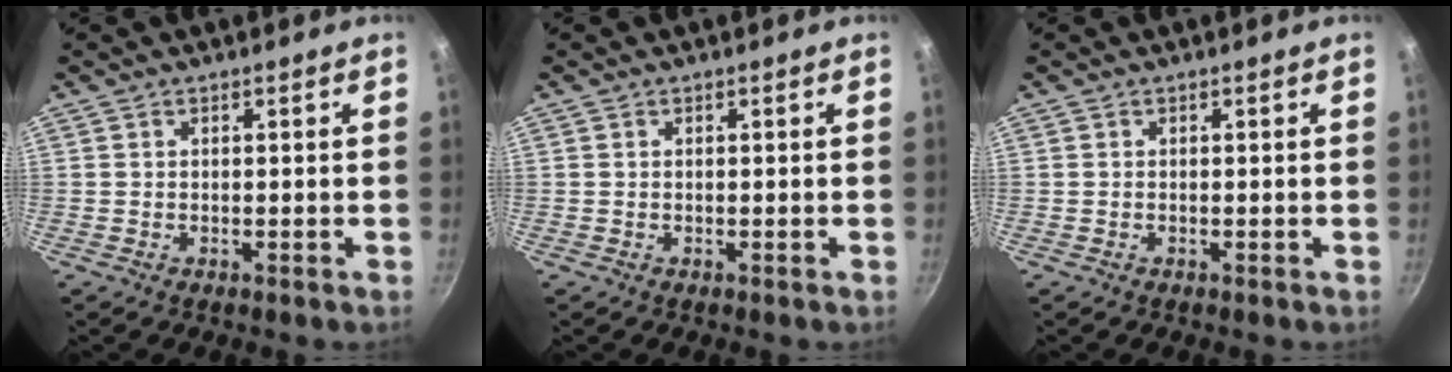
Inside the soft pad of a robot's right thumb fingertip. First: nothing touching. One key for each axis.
{"total": 0.0}
{"total": 0.0}